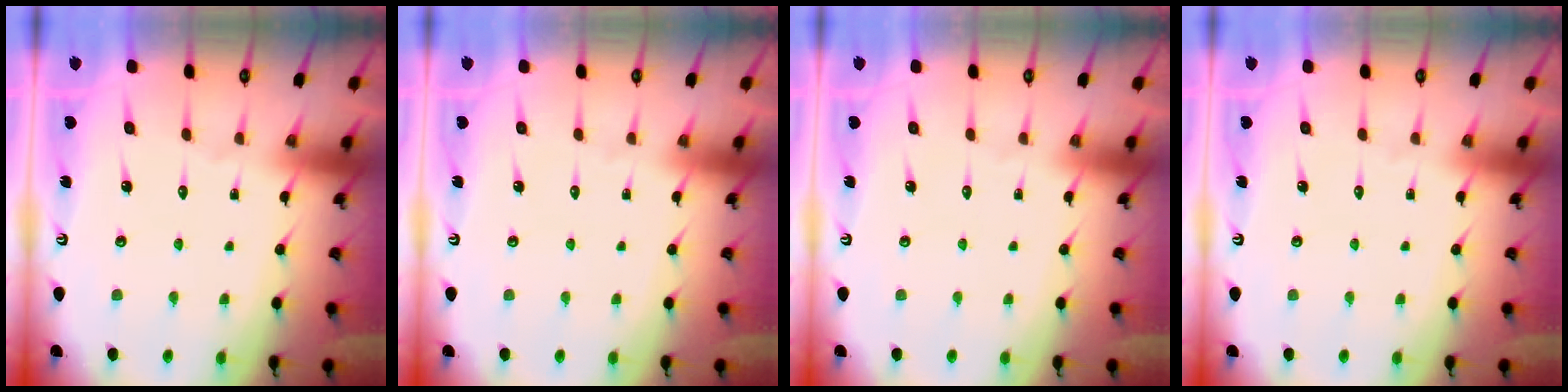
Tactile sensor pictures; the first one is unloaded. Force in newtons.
{"total": 0.0}
{"total": 0.0}
{"total": 0.0}